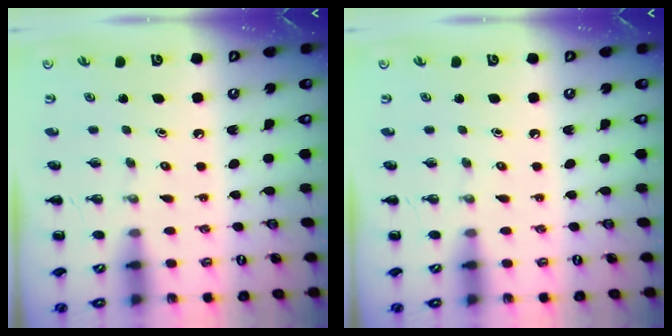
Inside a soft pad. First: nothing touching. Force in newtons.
{"total": 0.0}